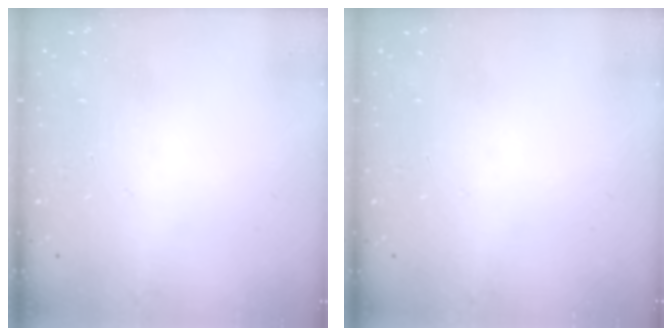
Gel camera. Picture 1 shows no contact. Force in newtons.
{"total": 0.0}